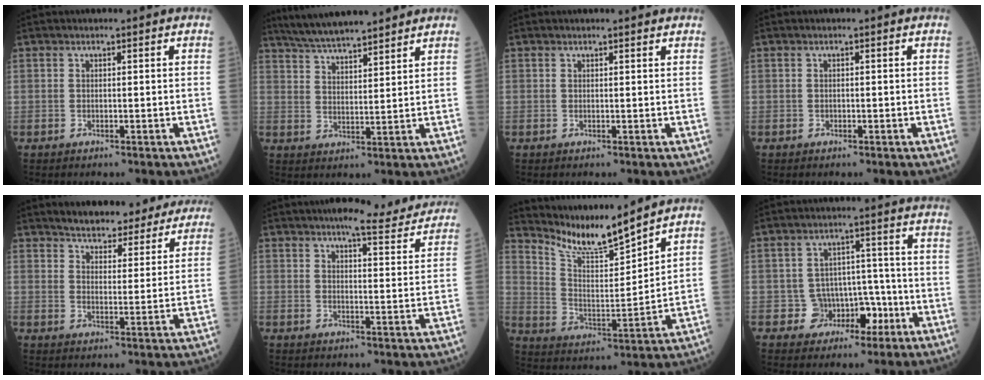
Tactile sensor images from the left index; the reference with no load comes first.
{"total": 11.6, "force": [10.3, 1.3, 5.2], "torque": [-0.090, 0.025, 0.169]}
{"total": 1.4, "force": [1.3, -0.1, 0.3], "torque": [-0.015, -0.003, 0.012]}
{"total": 0.0}
{"total": 18.0, "force": [16.5, 4.8, 5.3], "torque": [-0.051, -0.001, 0.200]}
{"total": 11.5, "force": [10.5, 1.4, 4.4], "torque": [-0.049, -0.006, 0.112]}
{"total": 10.3, "force": [9.8, -1.0, 2.8], "torque": [-0.067, -0.008, 0.192]}
{"total": 6.0, "force": [-2.4, 5.4, 1.2], "torque": [0.003, 0.024, -0.028]}